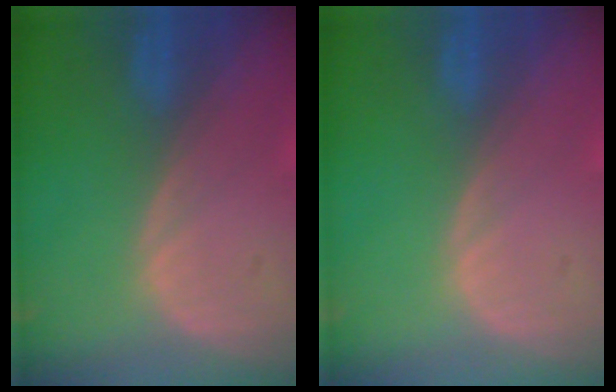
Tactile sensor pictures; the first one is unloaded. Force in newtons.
{"total": 0.0}